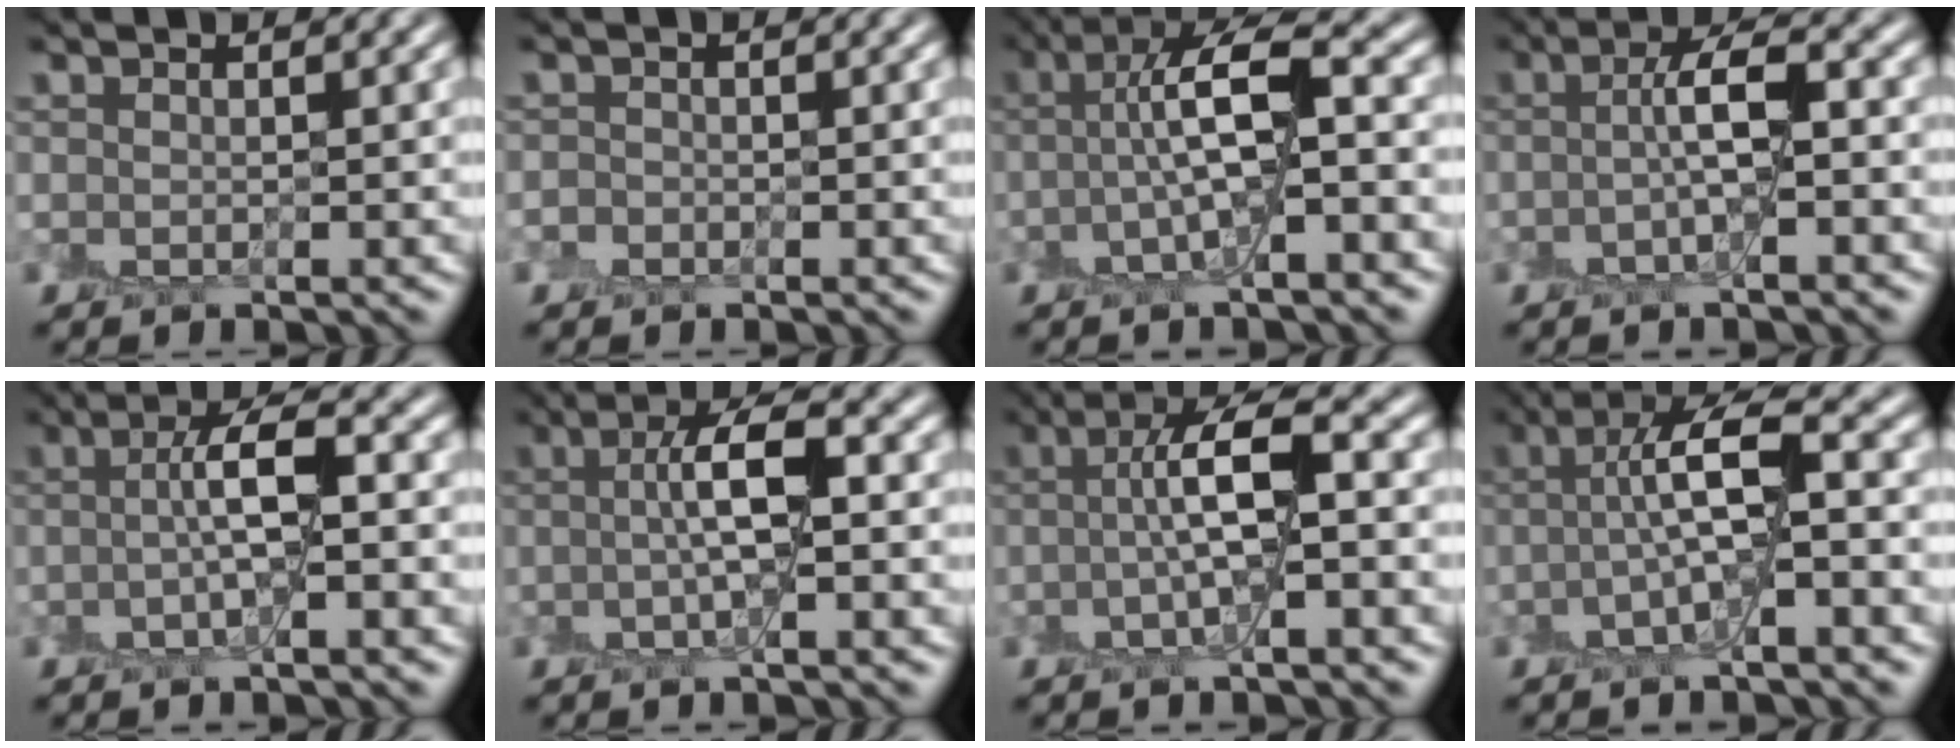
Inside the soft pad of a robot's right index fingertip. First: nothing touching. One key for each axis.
{"total": 0.8, "fx": -0.5, "fy": 0.6, "fz": -0.2, "tx": 0.004, "ty": 0.005, "tz": -0.010}
{"total": 6.5, "fx": -0.5, "fy": 1.7, "fz": 6.3, "tx": -0.122, "ty": 0.026, "tz": -0.018}
{"total": 3.5, "fx": -0.4, "fy": 0.5, "fz": 3.5, "tx": -0.065, "ty": 0.018, "tz": -0.016}
{"total": 4.0, "fx": -0.3, "fy": 0.6, "fz": 3.9, "tx": -0.074, "ty": 0.019, "tz": -0.013}
{"total": 4.3, "fx": 0.0, "fy": 0.6, "fz": 4.2, "tx": -0.080, "ty": 0.016, "tz": -0.007}
{"total": 5.5, "fx": -0.1, "fy": 1.1, "fz": 5.4, "tx": -0.101, "ty": 0.024, "tz": -0.010}
{"total": 5.7, "fx": -0.4, "fy": 1.4, "fz": 5.5, "tx": -0.104, "ty": 0.026, "tz": -0.017}